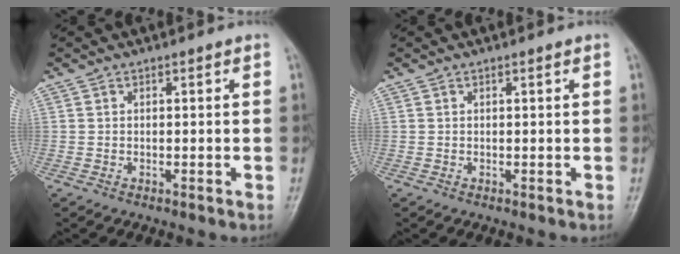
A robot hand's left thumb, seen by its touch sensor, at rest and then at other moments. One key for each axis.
{"total": 0.0}